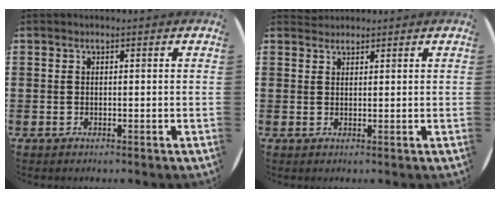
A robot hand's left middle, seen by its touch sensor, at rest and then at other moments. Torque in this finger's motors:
{"motor_torque": [-0.45, -0.19, 0.02, -0.01]}